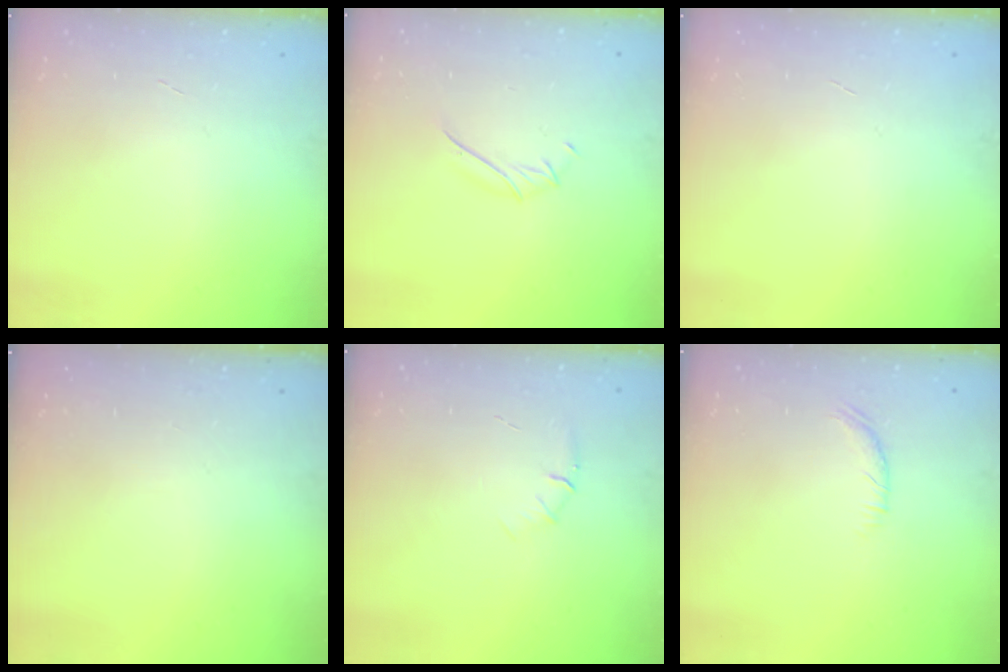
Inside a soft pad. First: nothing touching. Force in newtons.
{"total": 4.6, "press": 4.5, "slide": 0.9}
{"total": 0.0}
{"total": 0.0}
{"total": 5.2, "press": 4.9, "slide": 1.6}
{"total": 8.0, "press": 7.7, "slide": 2.1}